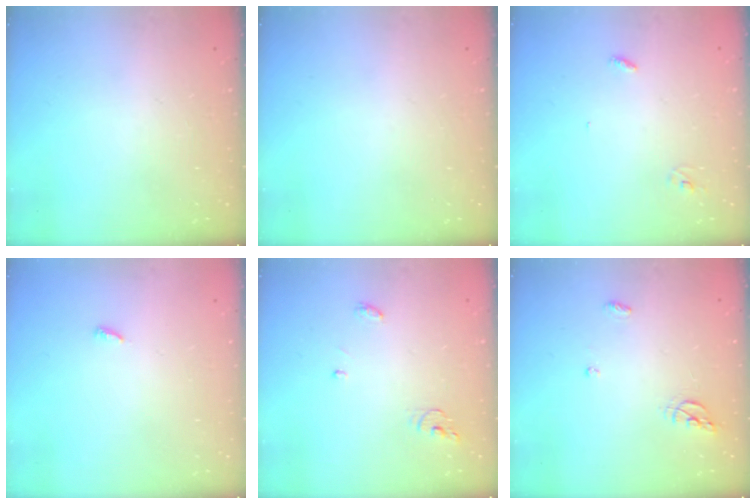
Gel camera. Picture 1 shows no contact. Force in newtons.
{"total": 0.0}
{"total": 2.8, "press": 2.8, "slide": 0.3}
{"total": 2.5, "press": 2.5, "slide": 0.2}
{"total": 4.5, "press": 4.5, "slide": 0.3}
{"total": 6.5, "press": 6.5, "slide": 0.6}